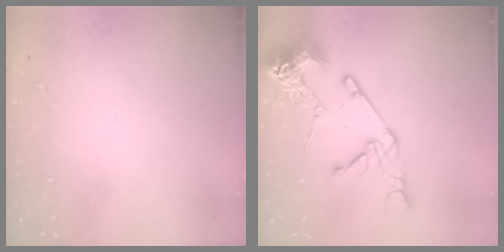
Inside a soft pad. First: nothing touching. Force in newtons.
{"total": 19.7, "press": 19.5, "slide": 2.6}